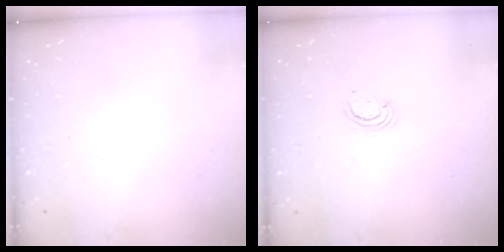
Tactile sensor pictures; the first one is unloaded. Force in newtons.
{"total": 3.1, "press": 3.1, "slide": 0.3}